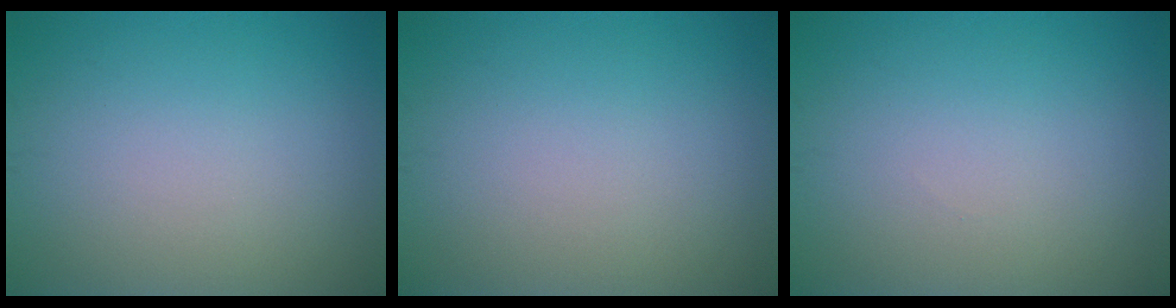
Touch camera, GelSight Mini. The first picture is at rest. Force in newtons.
{"total": 0.0}
{"total": 0.0}